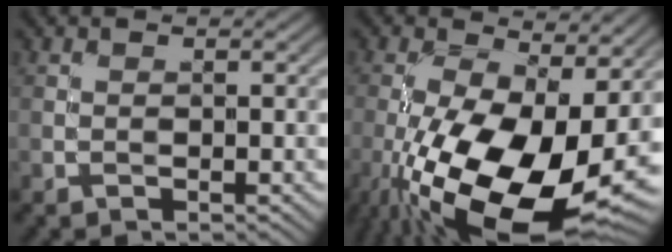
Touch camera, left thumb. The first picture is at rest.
{"total": 18.7, "force": [-5.4, 7.7, 16.2], "torque": [-0.300, -0.033, -0.081]}